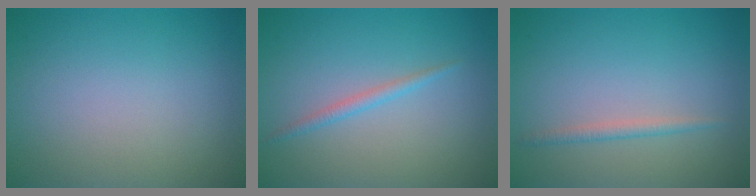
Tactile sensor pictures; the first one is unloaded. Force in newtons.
{"total": 0.9, "press": 0.9, "slide": 0.1}
{"total": 1.2, "press": 1.2, "slide": 0.0}